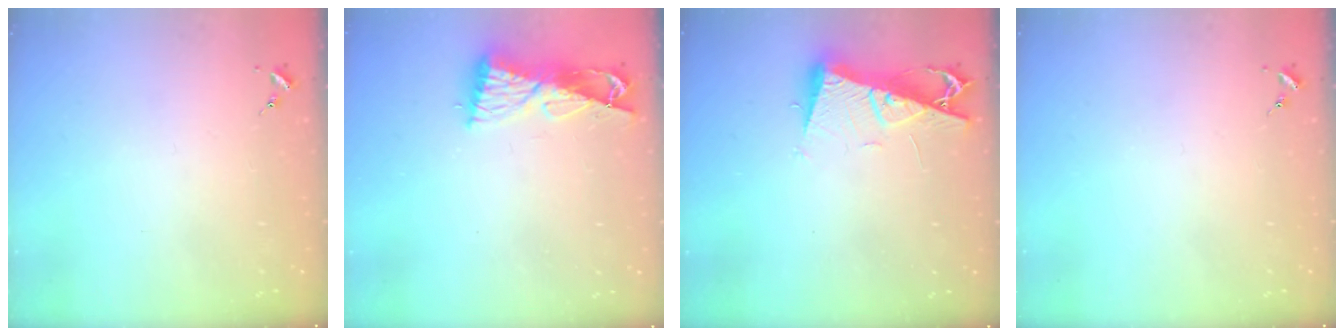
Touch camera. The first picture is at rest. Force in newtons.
{"total": 8.8, "press": 8.8, "slide": 1.0}
{"total": 9.9, "press": 9.8, "slide": 1.1}
{"total": 0.0}